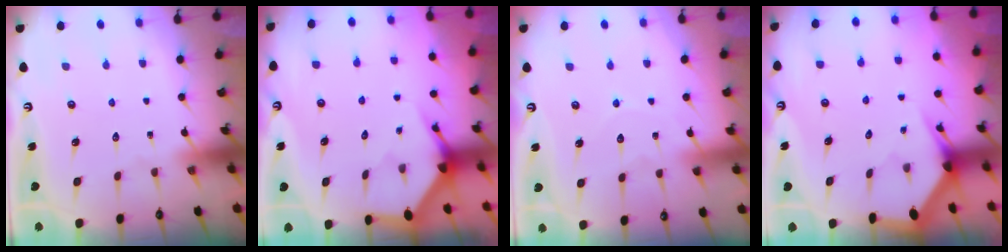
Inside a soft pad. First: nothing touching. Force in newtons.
{"total": 3.6, "press": 3.6, "slide": 0.1}
{"total": 5.1, "press": 5.1, "slide": 0.5}
{"total": 3.0, "press": 3.0, "slide": 0.0}